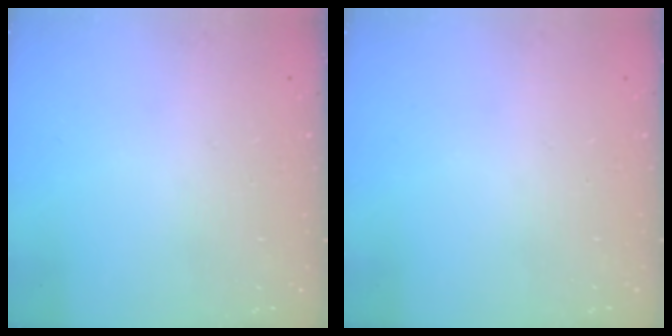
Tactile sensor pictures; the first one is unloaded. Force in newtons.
{"total": 0.0}